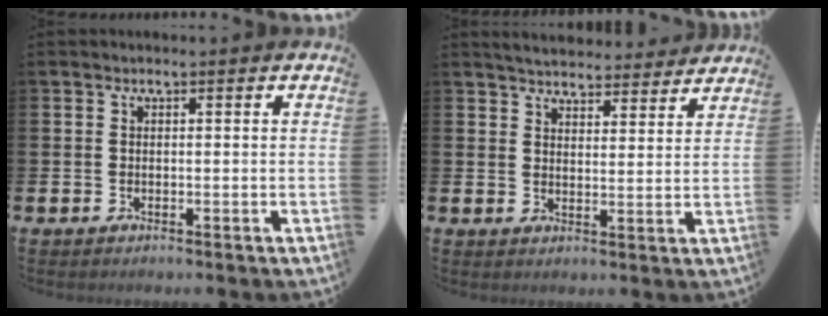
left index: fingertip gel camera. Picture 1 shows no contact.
{"total": 4.7, "force": [4.7, 0.7, 0.1], "torque": [-0.015, -0.030, 0.082]}